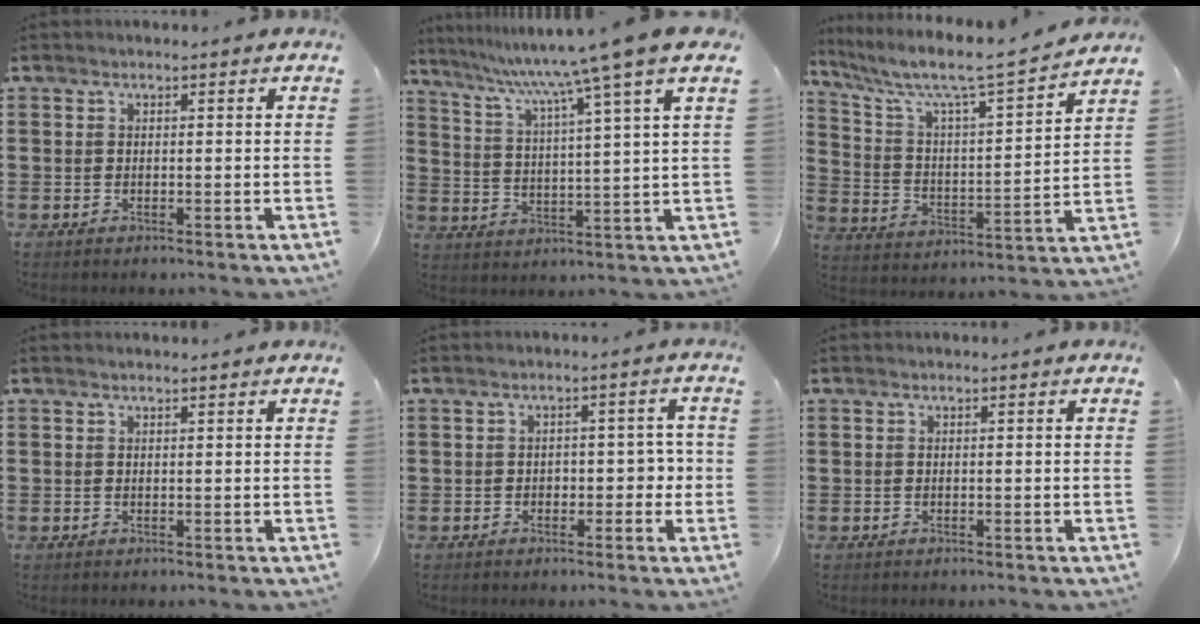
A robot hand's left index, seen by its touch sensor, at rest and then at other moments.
{"total": 8.8, "force": [6.7, -1.9, 5.4], "torque": [-0.130, -0.040, 0.099]}
{"total": 6.5, "force": [5.7, 0.3, 3.1], "torque": [-0.092, -0.051, 0.087]}
{"total": 0.5, "force": [0.4, 0.0, 0.3], "torque": [-0.006, -0.002, 0.009]}
{"total": 3.1, "force": [-0.6, 2.0, 2.3], "torque": [-0.038, 0.004, -0.020]}
{"total": 0.0}